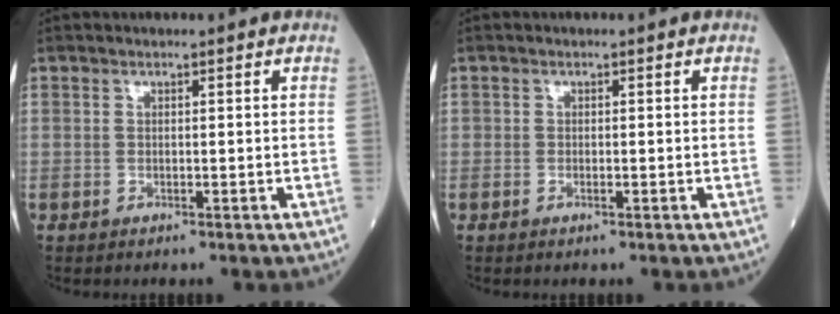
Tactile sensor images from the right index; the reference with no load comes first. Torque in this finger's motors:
{"motor_torque": [-0.11, 0.01, -0.05, -0.01]}